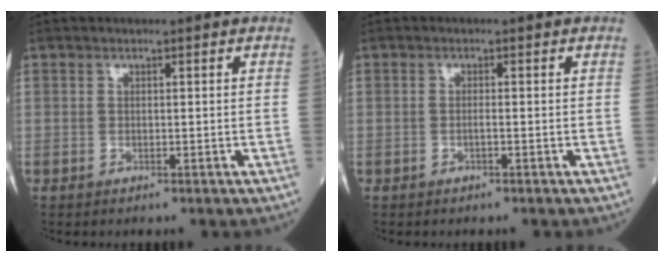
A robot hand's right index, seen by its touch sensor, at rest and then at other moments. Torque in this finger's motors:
{"motor_torque": [-0.06, -0.09, -0.01, -0.01]}